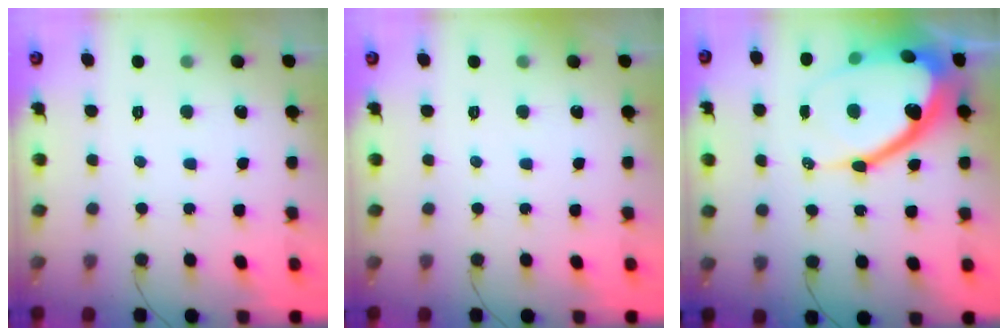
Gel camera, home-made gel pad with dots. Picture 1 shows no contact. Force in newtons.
{"total": 0.0}
{"total": 23.6, "press": 23.5, "slide": 1.9}